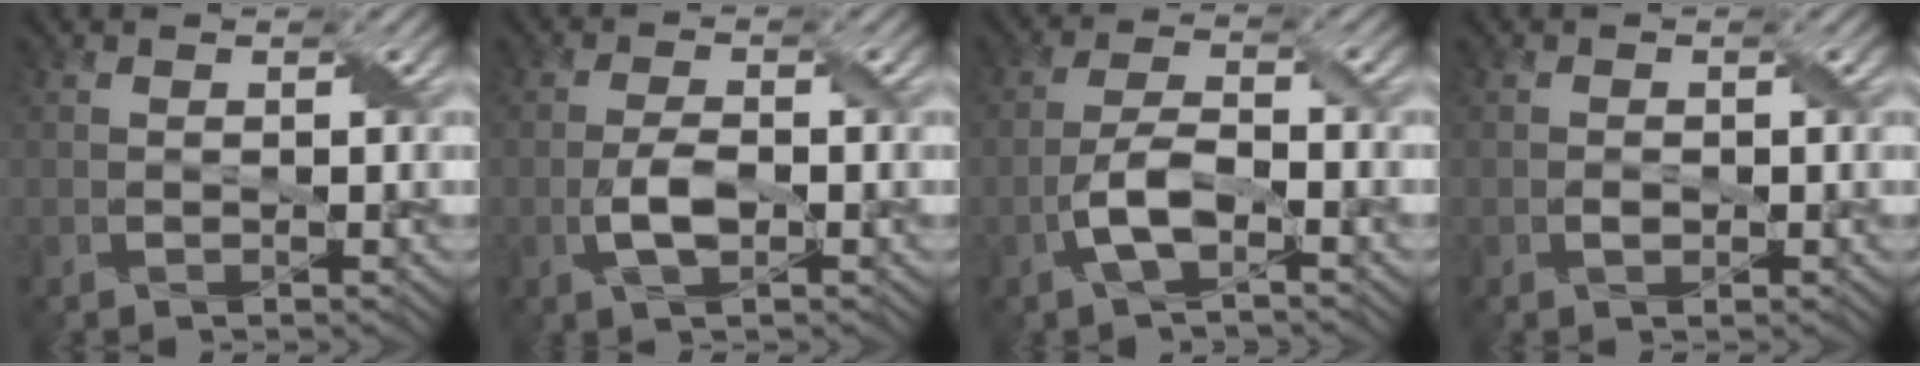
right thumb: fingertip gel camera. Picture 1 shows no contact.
{"total": 3.8, "force": [-1.3, 1.5, 3.2], "torque": [-0.072, 0.001, -0.028]}
{"total": 5.0, "force": [-2.3, 1.7, 4.1], "torque": [-0.092, 0.006, -0.050]}
{"total": 1.0, "force": [-0.3, 0.7, 0.7], "torque": [-0.013, -0.001, -0.005]}